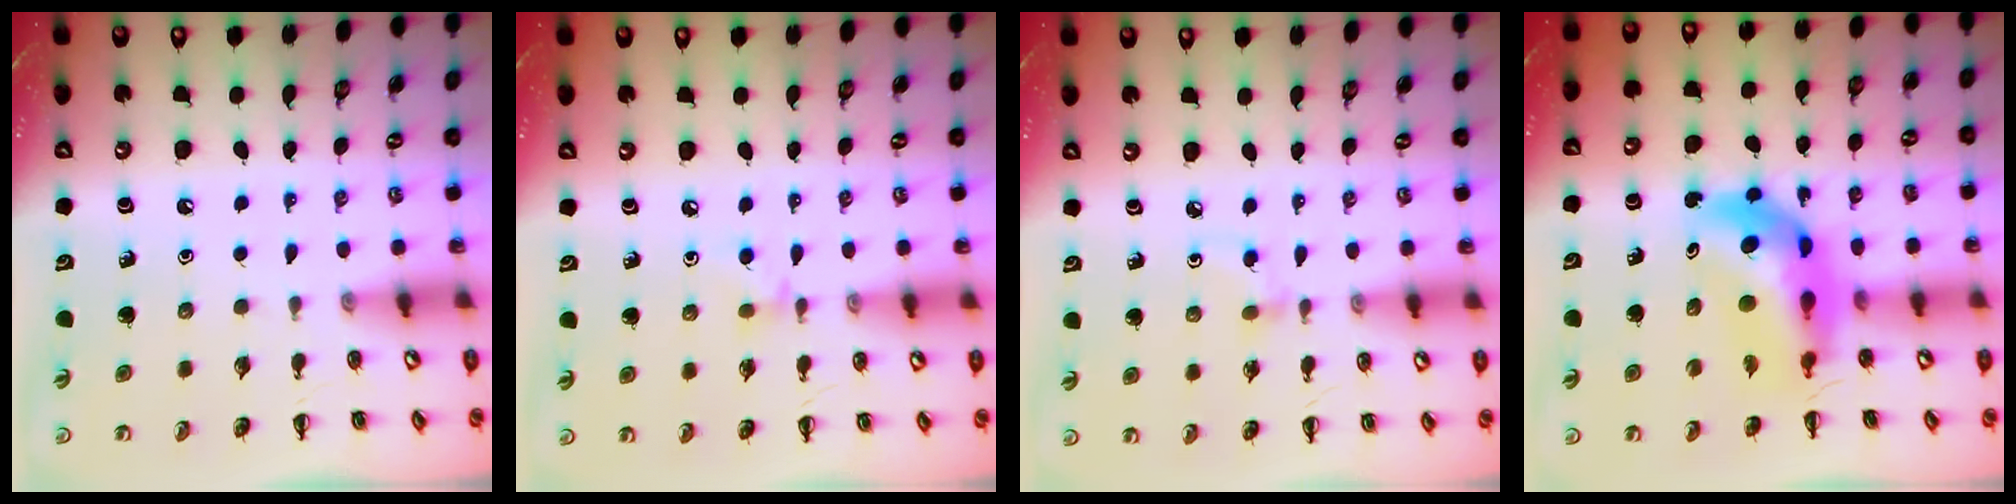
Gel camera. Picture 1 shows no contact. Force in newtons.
{"total": 3.6, "press": 3.4, "slide": 1.3}
{"total": 2.9, "press": 2.6, "slide": 1.2}
{"total": 10.2, "press": 9.8, "slide": 2.8}